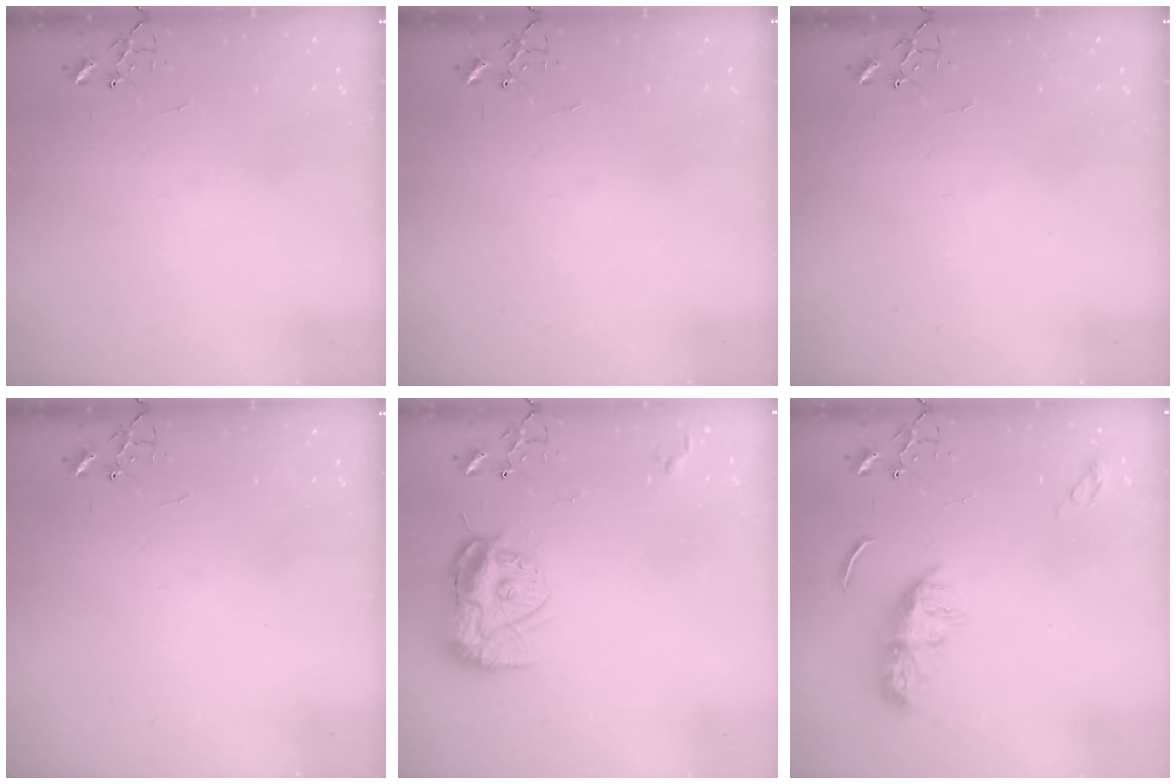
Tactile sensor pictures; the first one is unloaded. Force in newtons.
{"total": 0.0}
{"total": 0.0}
{"total": 0.0}
{"total": 12.4, "press": 12.4, "slide": 1.4}
{"total": 8.9, "press": 8.9, "slide": 0.6}